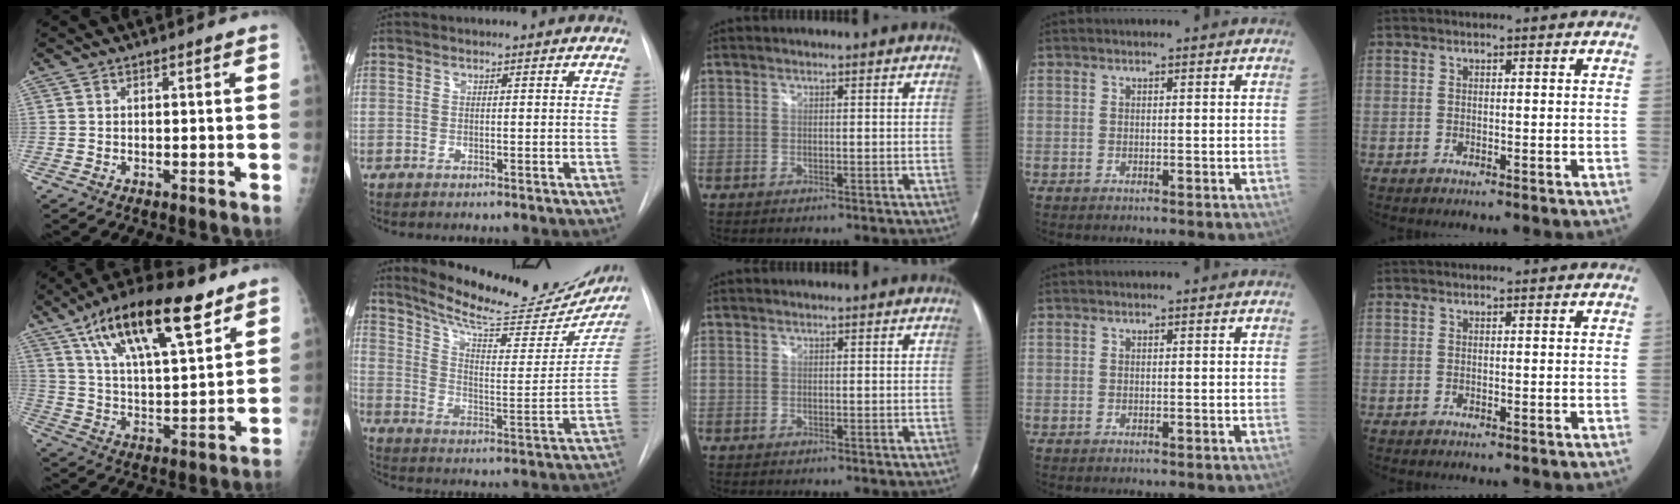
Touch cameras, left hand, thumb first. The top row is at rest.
{"thumb": {"total": 22.1, "force": [12.6, 7.8, 16.4], "torque": [-0.259, -0.031, 0.219]}, "index": {"total": 24.8, "force": [22.1, 5.1, 10.0], "torque": [-0.147, -0.054, 0.297]}}